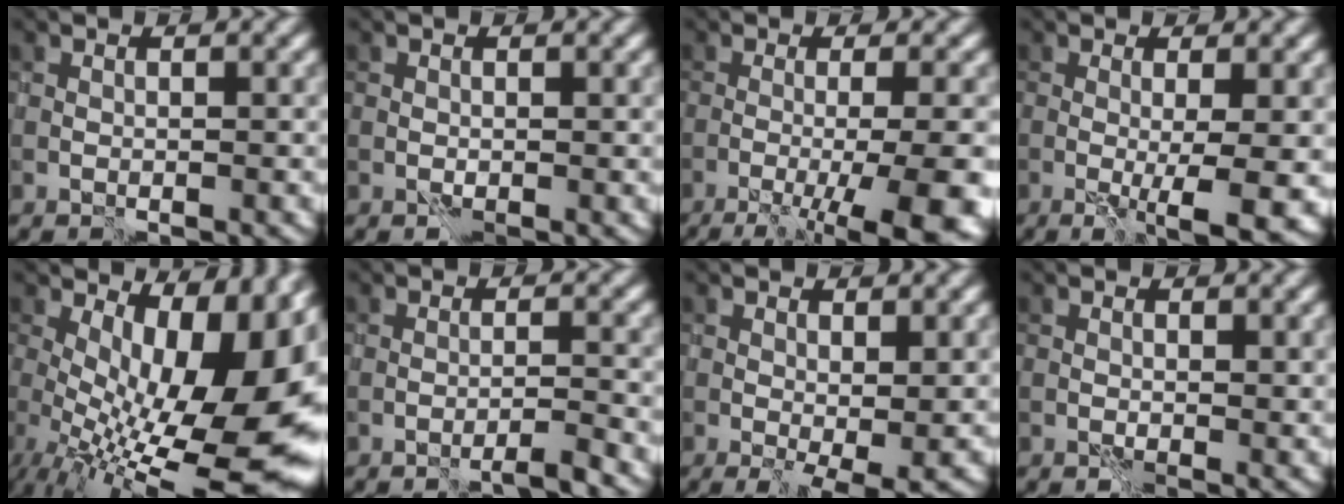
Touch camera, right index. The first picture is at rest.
{"total": 0.7, "force": [0.3, 0.6, 0.2], "torque": [-0.004, 0.001, 0.004]}
{"total": 9.5, "force": [-4.4, 1.6, 8.3], "torque": [-0.101, -0.012, -0.061]}
{"total": 4.2, "force": [-0.8, 0.1, 4.1], "torque": [-0.060, -0.015, -0.011]}
{"total": 15.4, "force": [0.0, 6.4, 14.0], "torque": [-0.169, -0.011, 0.025]}
{"total": 1.9, "force": [-1.6, -0.8, 0.8], "torque": [-0.004, 0.003, -0.035]}
{"total": 2.8, "force": [-0.3, 1.0, 2.6], "torque": [-0.041, -0.010, -0.001]}
{"total": 1.5, "force": [0.5, 0.9, 1.1], "torque": [-0.014, -0.004, 0.011]}